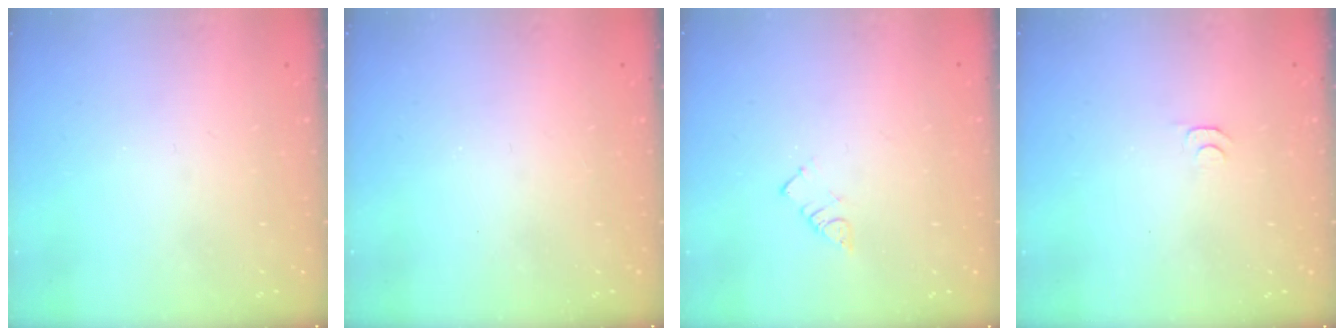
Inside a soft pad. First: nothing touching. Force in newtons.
{"total": 1.6, "press": 1.6, "slide": 0.2}
{"total": 2.9, "press": 2.9, "slide": 0.2}
{"total": 3.5, "press": 3.4, "slide": 0.4}